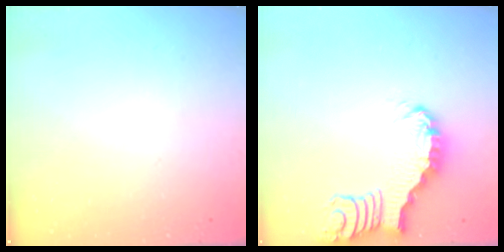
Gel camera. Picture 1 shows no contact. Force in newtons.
{"total": 2.4, "press": 2.4, "slide": 0.2}